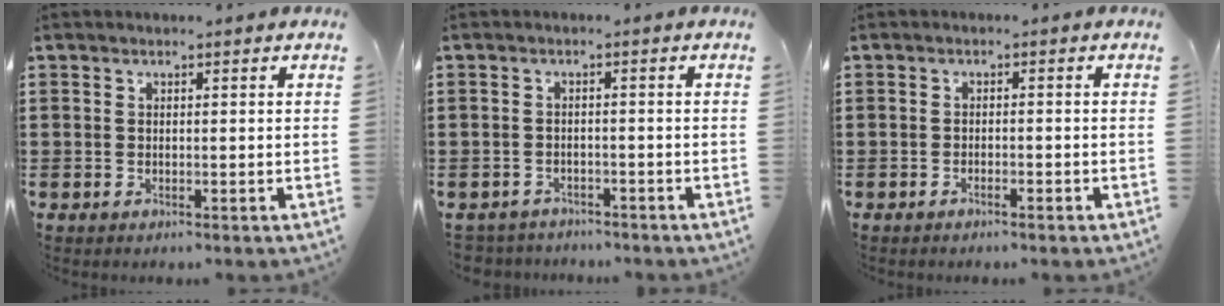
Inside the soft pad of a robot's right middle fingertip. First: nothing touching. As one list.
[{"total": 2.1, "force": [-2.0, 0.4, -0.3], "torque": [-0.003, -0.001, -0.047]}, {"total": 1.0, "force": [-0.9, 0.0, 0.4], "torque": [-0.010, -0.002, -0.018]}]